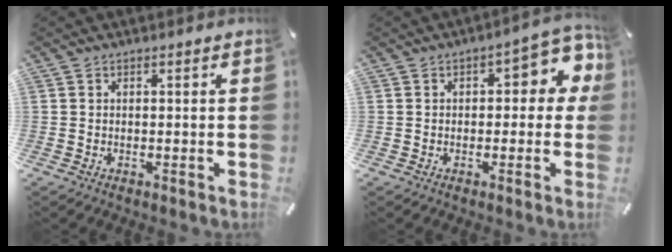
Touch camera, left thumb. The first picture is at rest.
{"total": 8.9, "force": [2.0, 4.6, 7.4], "torque": [-0.084, -0.012, 0.027]}